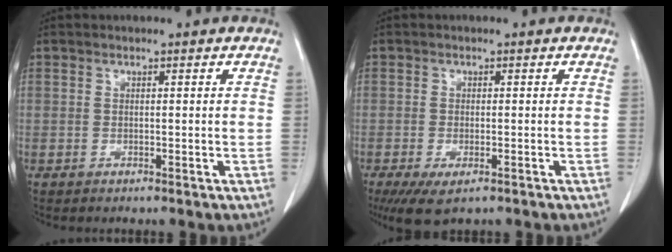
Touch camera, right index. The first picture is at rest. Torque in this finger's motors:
{"motor_torque": [0.71, -0.60, 0.15, 0.08]}